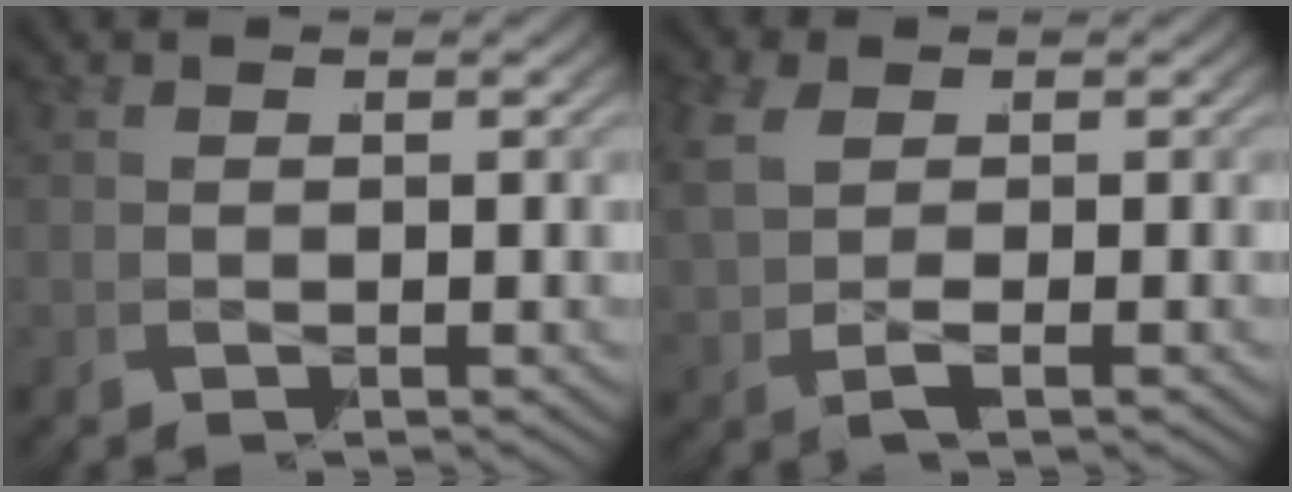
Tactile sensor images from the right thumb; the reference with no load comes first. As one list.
[{"total": 2.5, "force": [0.6, 1.8, 1.6], "torque": [-0.038, -0.001, 0.012]}]